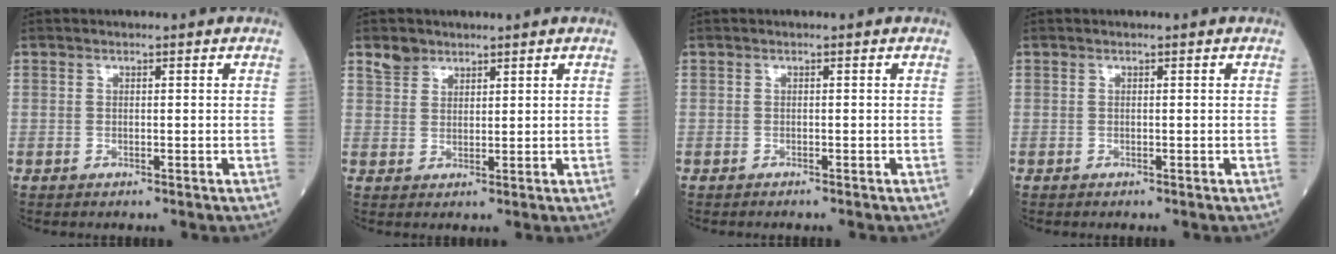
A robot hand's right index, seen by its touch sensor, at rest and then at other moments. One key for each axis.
{"total": 2.6, "fx": 2.0, "fy": 1.6, "fz": 0.3, "tx": -0.006, "ty": 0.010, "tz": 0.037}
{"total": 1.1, "fx": -1.0, "fy": 0.0, "fz": 0.4, "tx": -0.005, "ty": 0.000, "tz": -0.014}
{"total": 0.0}